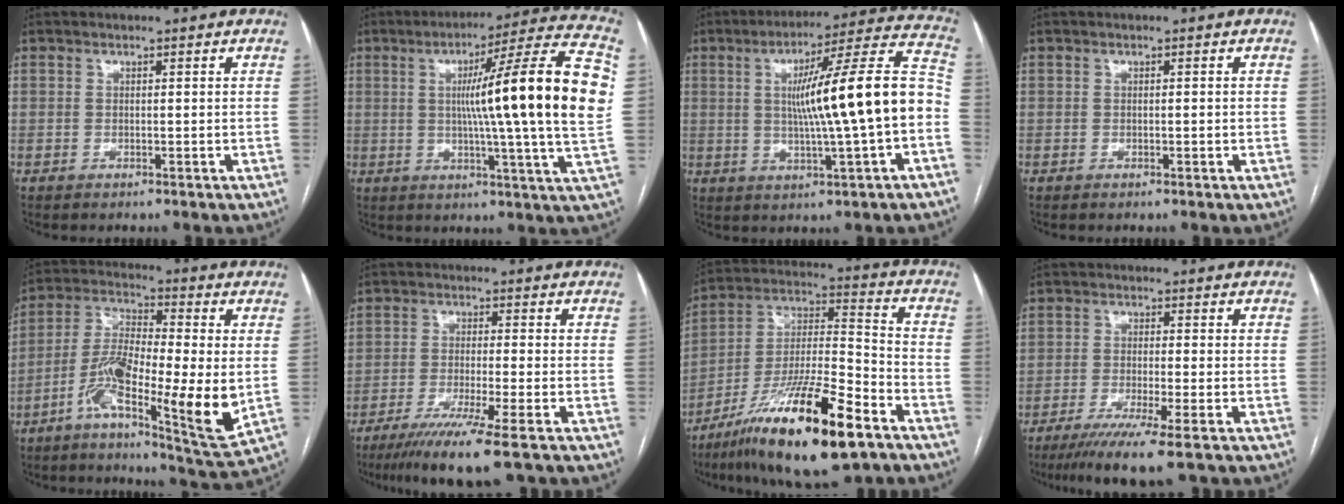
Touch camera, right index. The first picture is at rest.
{"total": 21.6, "force": [2.6, -1.3, 21.4], "torque": [-0.291, 0.006, 0.020]}
{"total": 17.4, "force": [-0.7, -0.1, 17.4], "torque": [-0.260, 0.021, -0.011]}
{"total": 0.9, "force": [-0.1, 0.1, 0.9], "torque": [-0.012, 0.000, -0.001]}
{"total": 16.6, "force": [-3.7, 2.7, 16.0], "torque": [-0.302, -0.009, -0.068]}
{"total": 10.1, "force": [-7.1, -1.1, 7.1], "torque": [-0.115, -0.031, -0.115]}
{"total": 21.5, "force": [-13.1, 3.2, 16.8], "torque": [-0.308, -0.024, -0.225]}
{"total": 8.8, "force": [-6.2, -0.7, 6.3], "torque": [-0.097, -0.024, -0.098]}